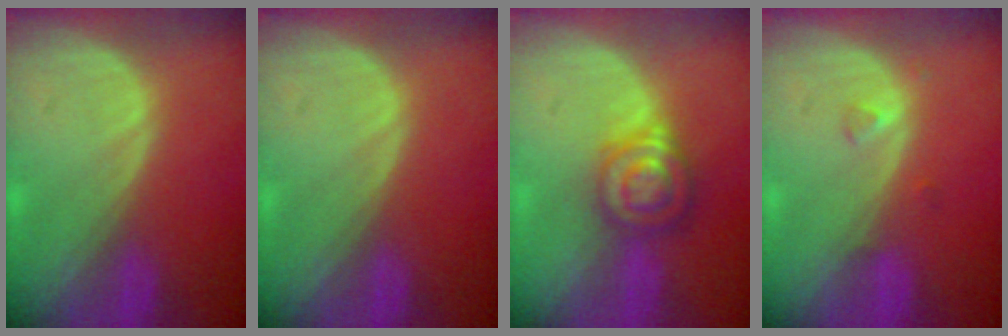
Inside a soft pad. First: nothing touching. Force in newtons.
{"total": 0.0}
{"total": 6.2, "press": 5.8, "slide": 2.2}
{"total": 1.2, "press": 1.2, "slide": 0.1}